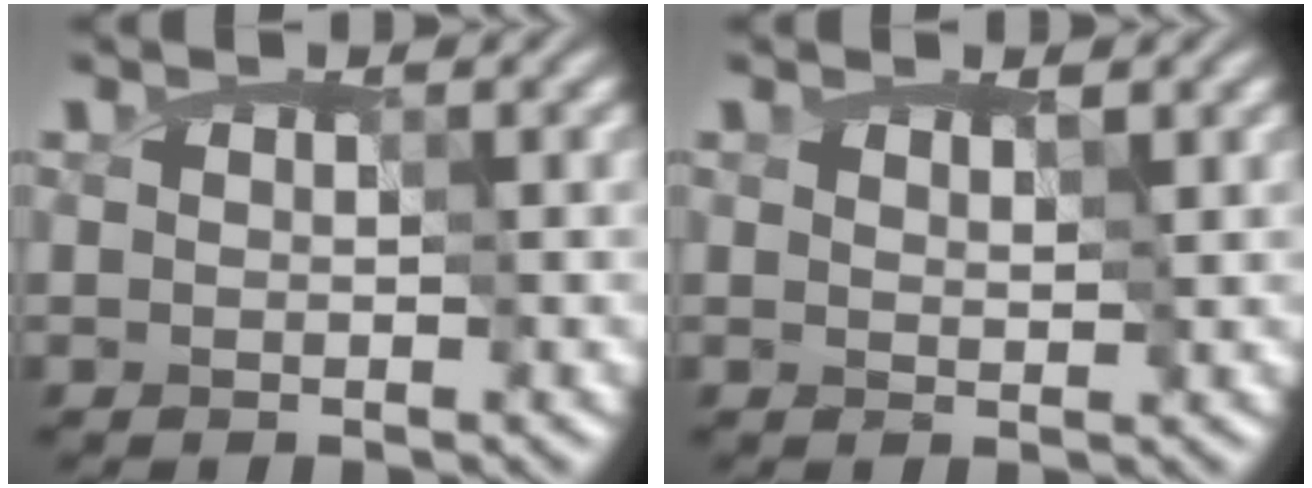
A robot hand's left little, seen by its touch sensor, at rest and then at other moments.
{"total": 1.0, "force": [0.6, 0.5, 0.6], "torque": [-0.011, 0.000, 0.006]}